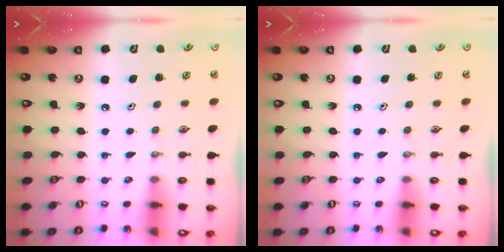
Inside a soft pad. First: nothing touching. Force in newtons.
{"total": 0.0}